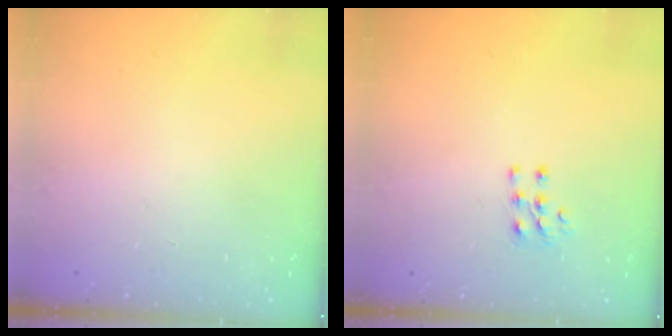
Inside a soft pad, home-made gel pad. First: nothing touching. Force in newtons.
{"total": 5.5, "press": 5.4, "slide": 1.1}